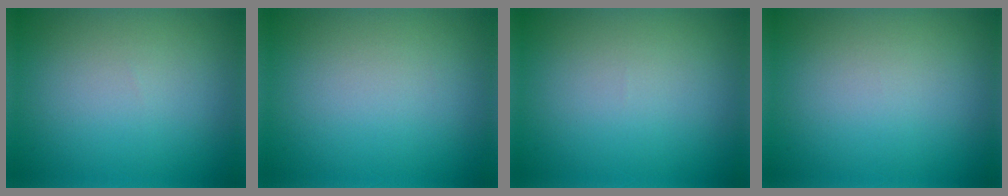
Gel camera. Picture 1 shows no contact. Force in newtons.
{"total": 0.0}
{"total": 0.0}
{"total": 0.0}